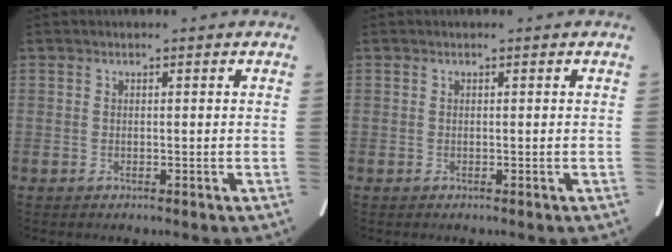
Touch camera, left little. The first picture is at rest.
{"total": 0.0}